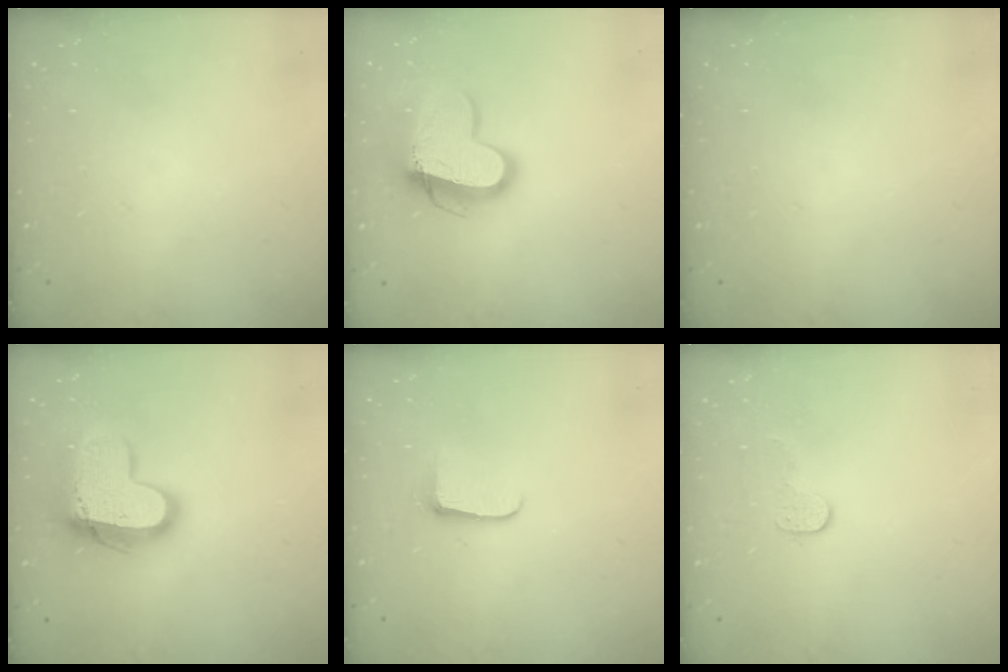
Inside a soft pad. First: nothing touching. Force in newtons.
{"total": 13.7, "press": 13.6, "slide": 1.3}
{"total": 0.0}
{"total": 16.9, "press": 16.8, "slide": 1.4}
{"total": 6.2, "press": 6.1, "slide": 0.8}
{"total": 5.7, "press": 5.7, "slide": 0.3}